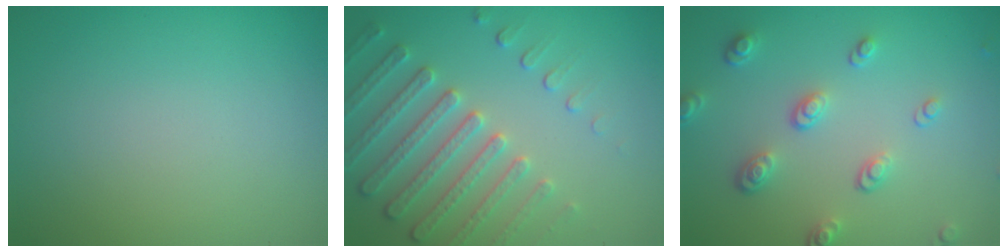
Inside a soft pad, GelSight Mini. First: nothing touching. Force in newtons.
{"total": 4.7, "press": 4.0, "slide": 2.4}
{"total": 3.5, "press": 2.6, "slide": 2.3}